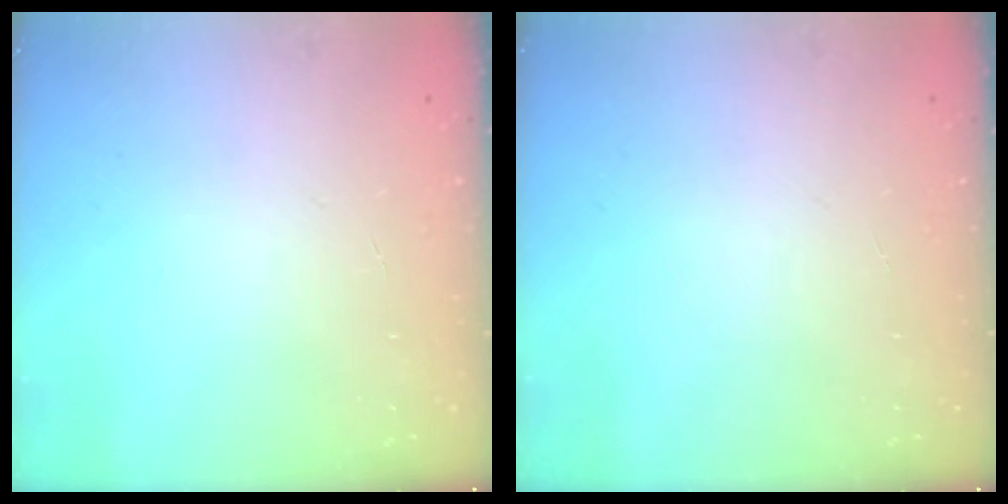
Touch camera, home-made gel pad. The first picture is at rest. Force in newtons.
{"total": 0.0}